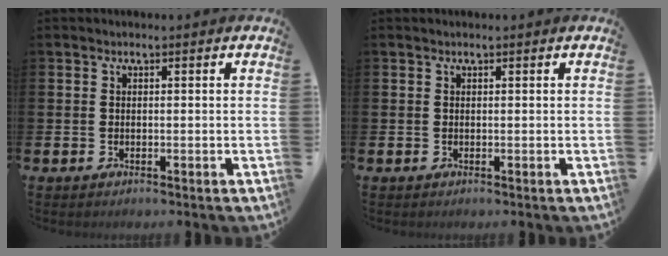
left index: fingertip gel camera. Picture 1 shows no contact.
{"total": 0.0}